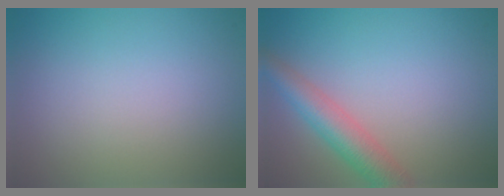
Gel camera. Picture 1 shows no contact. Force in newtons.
{"total": 4.2, "press": 4.2, "slide": 0.1}